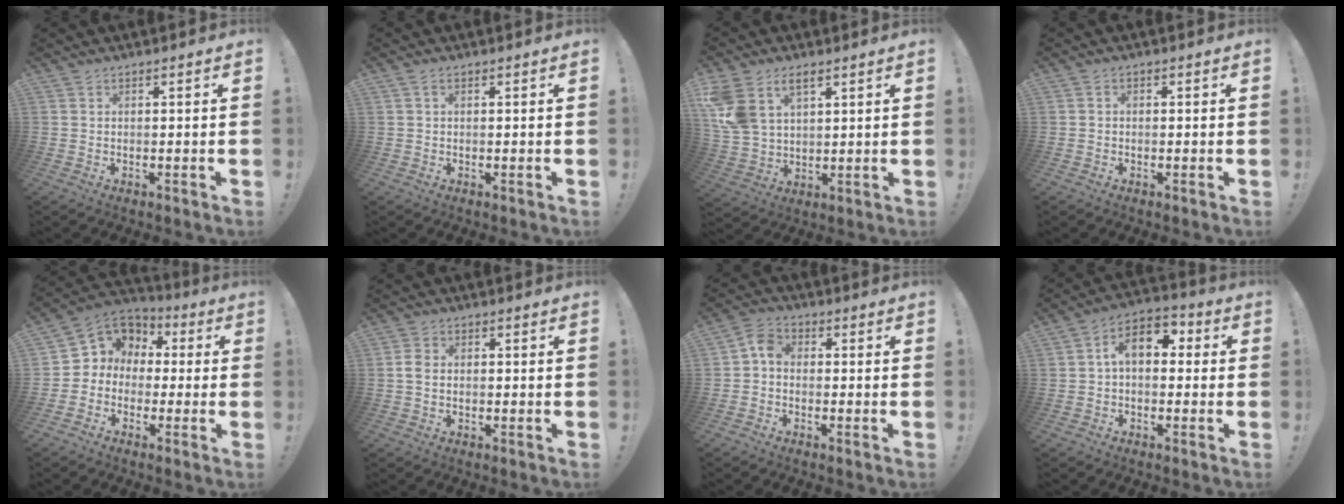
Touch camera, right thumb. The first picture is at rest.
{"total": 1.3, "force": [0.4, 0.7, 1.0], "torque": [-0.020, 0.004, 0.008]}
{"total": 11.1, "force": [6.1, 7.1, 6.0], "torque": [-0.135, -0.020, 0.122]}
{"total": 1.0, "force": [-0.6, 0.6, 0.4], "torque": [-0.008, 0.003, -0.011]}
{"total": 6.9, "force": [-0.1, 6.7, 1.6], "torque": [-0.020, -0.001, 0.006]}
{"total": 3.3, "force": [-0.3, 2.4, 2.3], "torque": [-0.032, 0.009, -0.006]}
{"total": 4.8, "force": [-0.9, 3.5, 3.2], "torque": [-0.064, 0.018, -0.015]}
{"total": 8.8, "force": [1.5, 5.5, 6.8], "torque": [-0.112, 0.011, 0.031]}